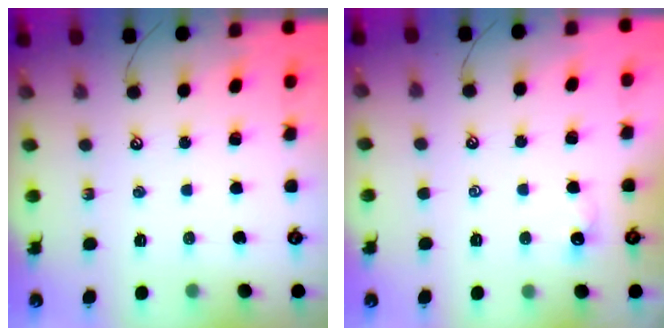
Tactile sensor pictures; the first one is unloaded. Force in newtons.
{"total": 0.8, "press": 0.7, "slide": 0.5}